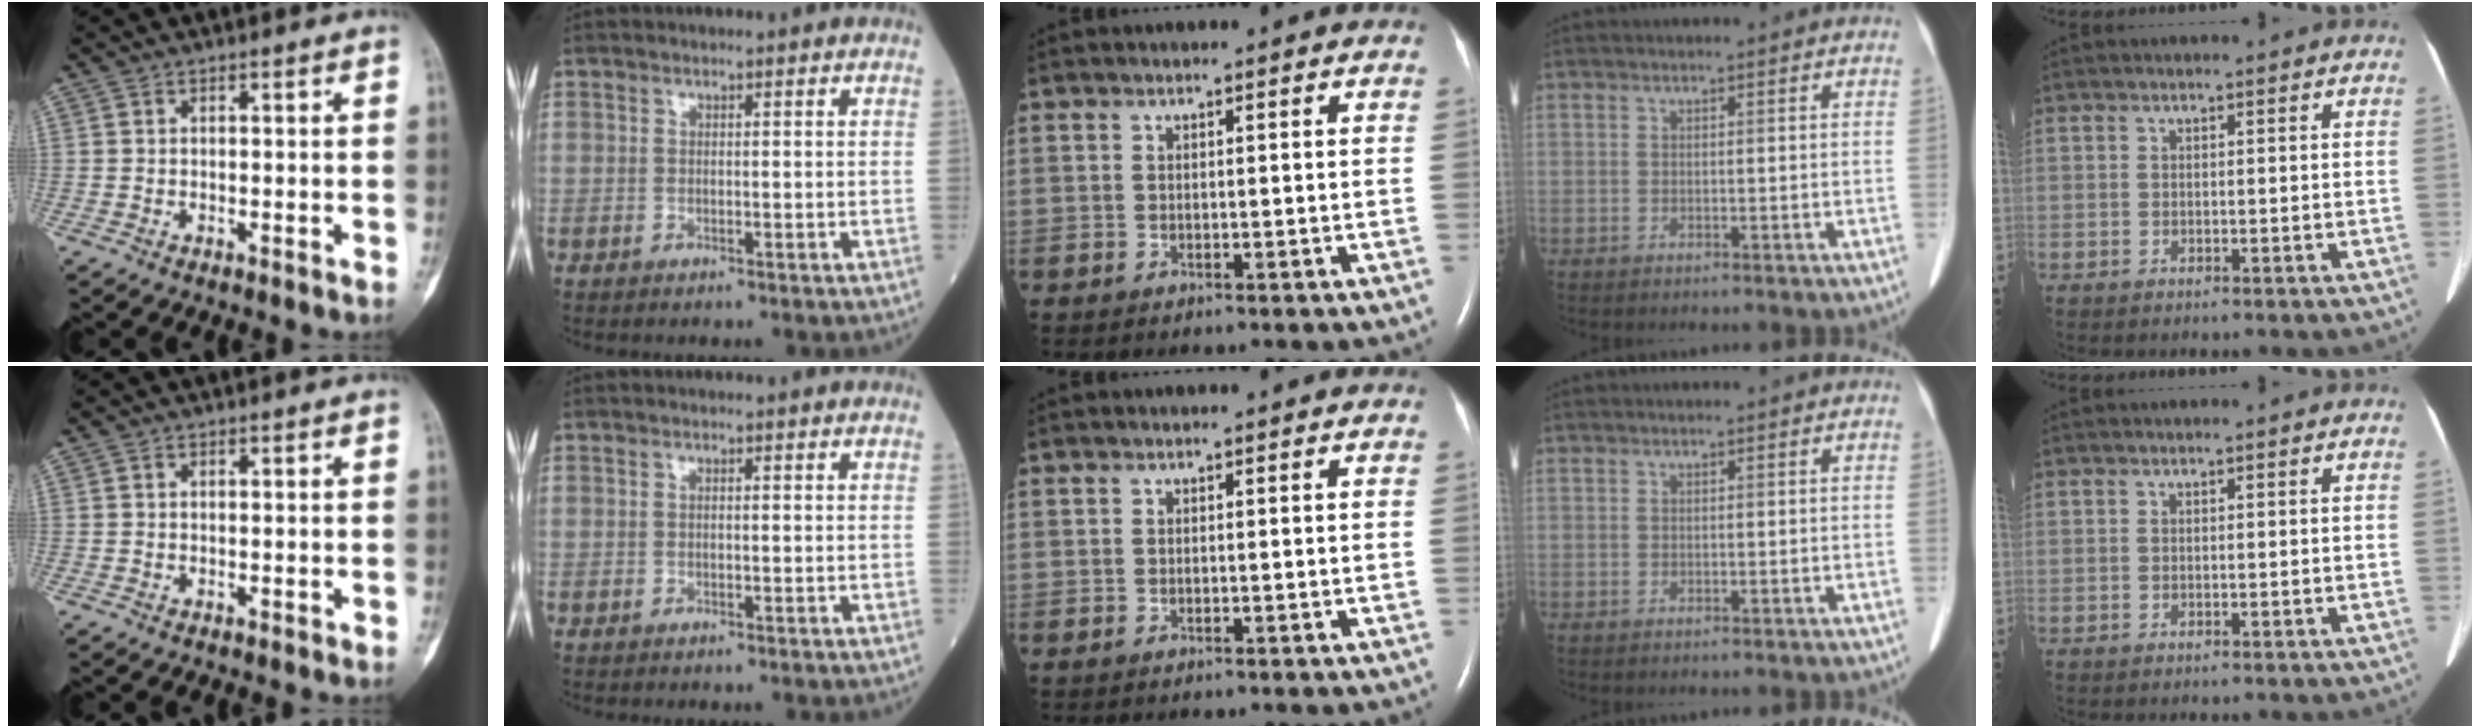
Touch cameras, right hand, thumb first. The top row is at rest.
{}